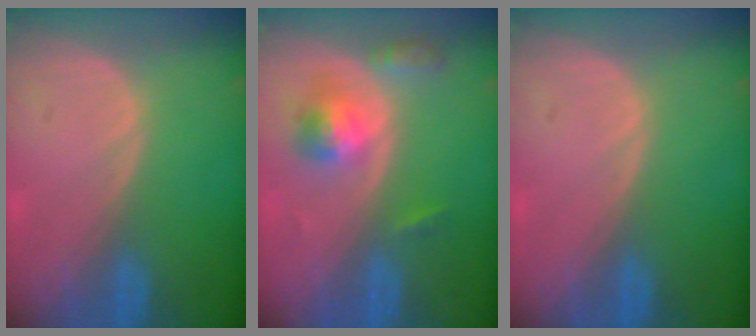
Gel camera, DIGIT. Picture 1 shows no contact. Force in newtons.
{"total": 5.3, "press": 4.9, "slide": 1.9}
{"total": 0.0}